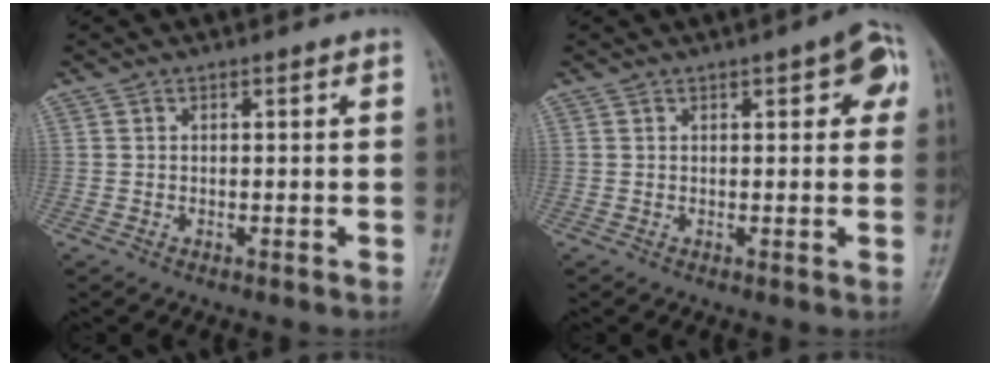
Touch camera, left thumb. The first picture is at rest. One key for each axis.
{"total": 6.0, "fx": 2.1, "fy": 2.2, "fz": 5.1, "tx": -0.044, "ty": 0.006, "tz": 0.017}